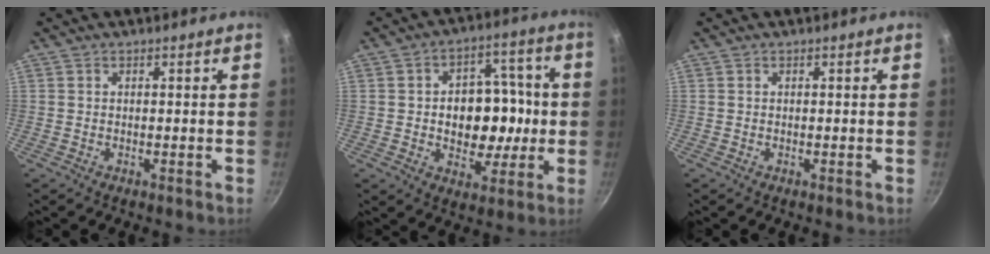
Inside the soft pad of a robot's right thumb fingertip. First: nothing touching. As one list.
[{"total": 14.4, "force": [-0.7, 10.5, 9.9], "torque": [-0.091, 0.019, -0.007]}, {"total": 0.0}]